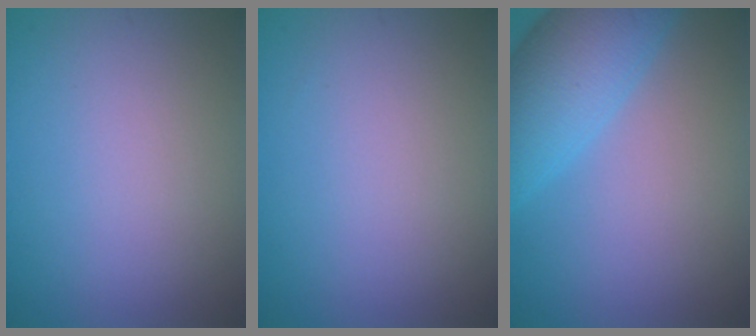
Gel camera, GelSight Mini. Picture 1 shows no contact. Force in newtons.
{"total": 0.0}
{"total": 7.7, "press": 7.7, "slide": 0.3}